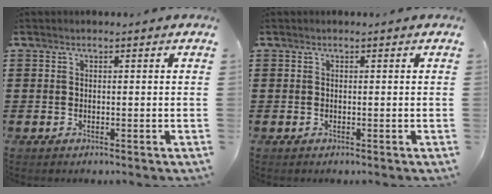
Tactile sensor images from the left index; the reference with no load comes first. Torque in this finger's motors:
{"motor_torque": [-0.11, 0.11, 0.00, 0.00]}